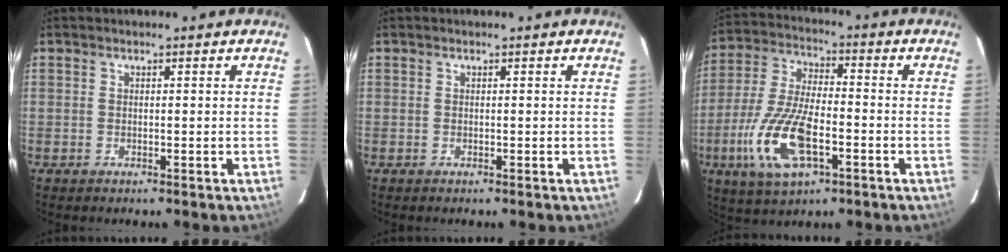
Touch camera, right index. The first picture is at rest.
{"total": 0.0}
{"total": 15.9, "force": [-5.8, 6.6, 13.3], "torque": [-0.292, -0.013, -0.107]}